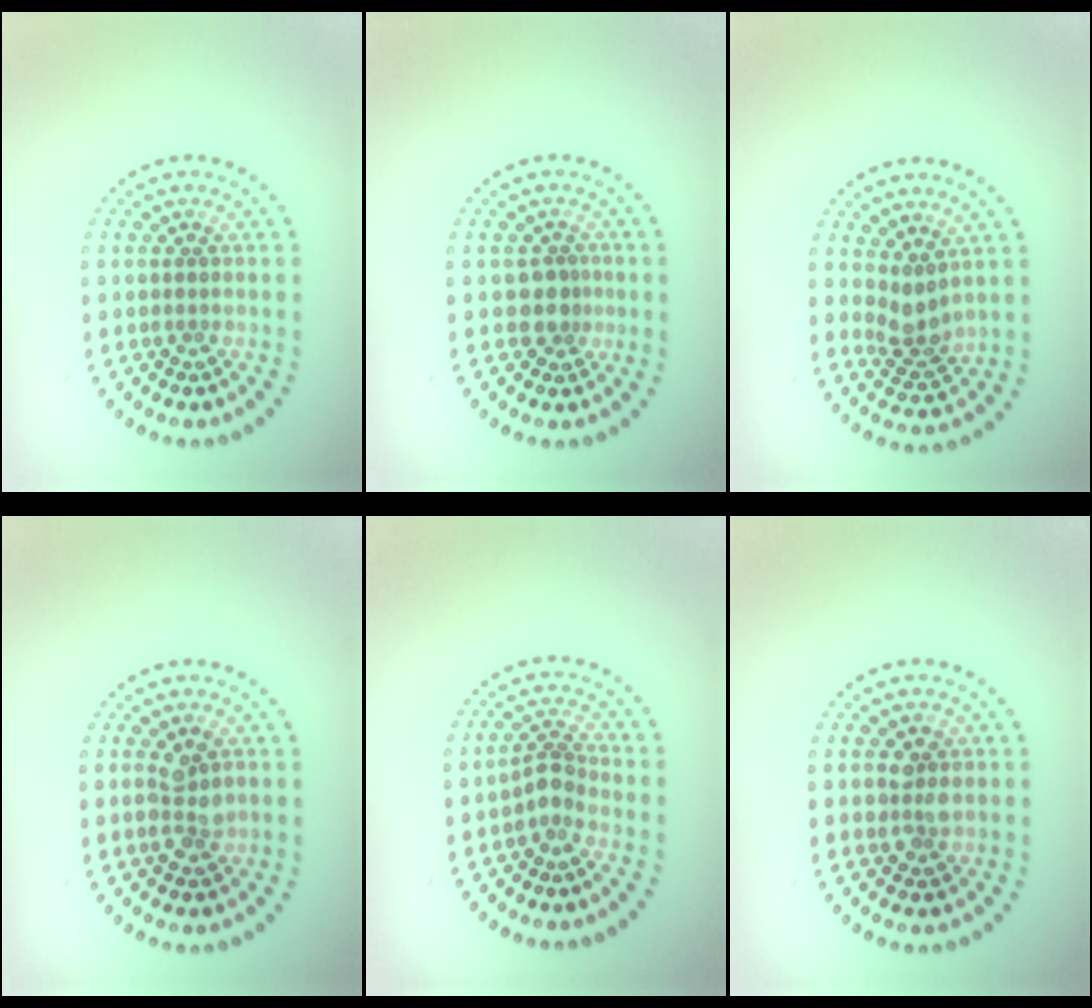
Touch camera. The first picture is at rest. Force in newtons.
{"total": 2.1, "press": 1.6, "slide": 1.3}
{"total": 2.5, "press": 2.2, "slide": 1.2}
{"total": 2.4, "press": 2.4, "slide": 0.1}
{"total": 2.0, "press": 1.6, "slide": 1.3}
{"total": 2.6, "press": 2.5, "slide": 0.5}